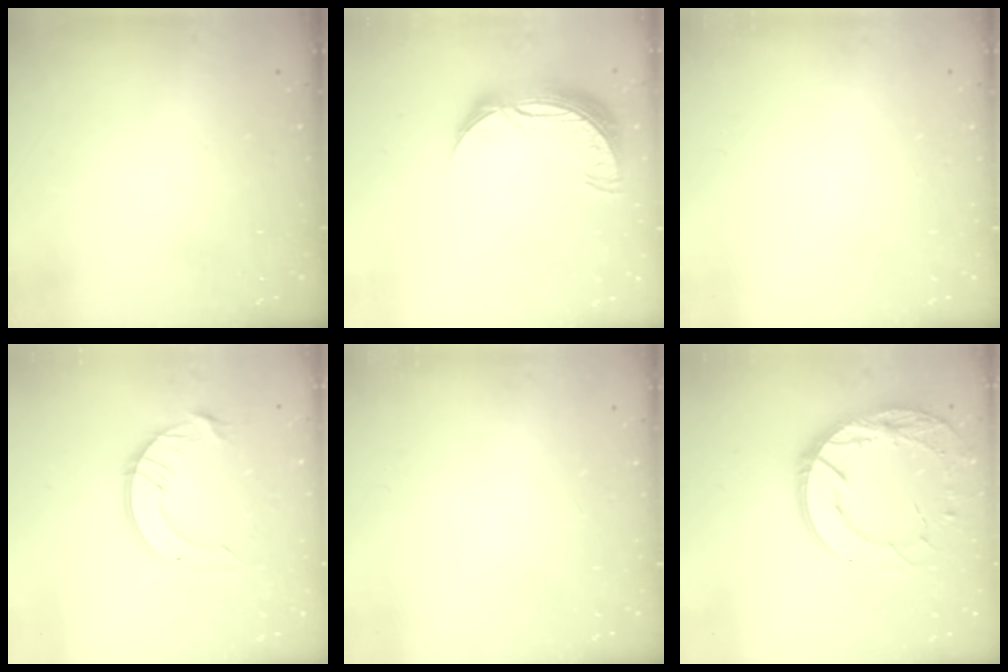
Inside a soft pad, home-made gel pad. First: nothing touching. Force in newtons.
{"total": 10.6, "press": 10.6, "slide": 0.8}
{"total": 0.0}
{"total": 12.6, "press": 12.6, "slide": 1.3}
{"total": 0.0}
{"total": 18.0, "press": 17.9, "slide": 1.6}